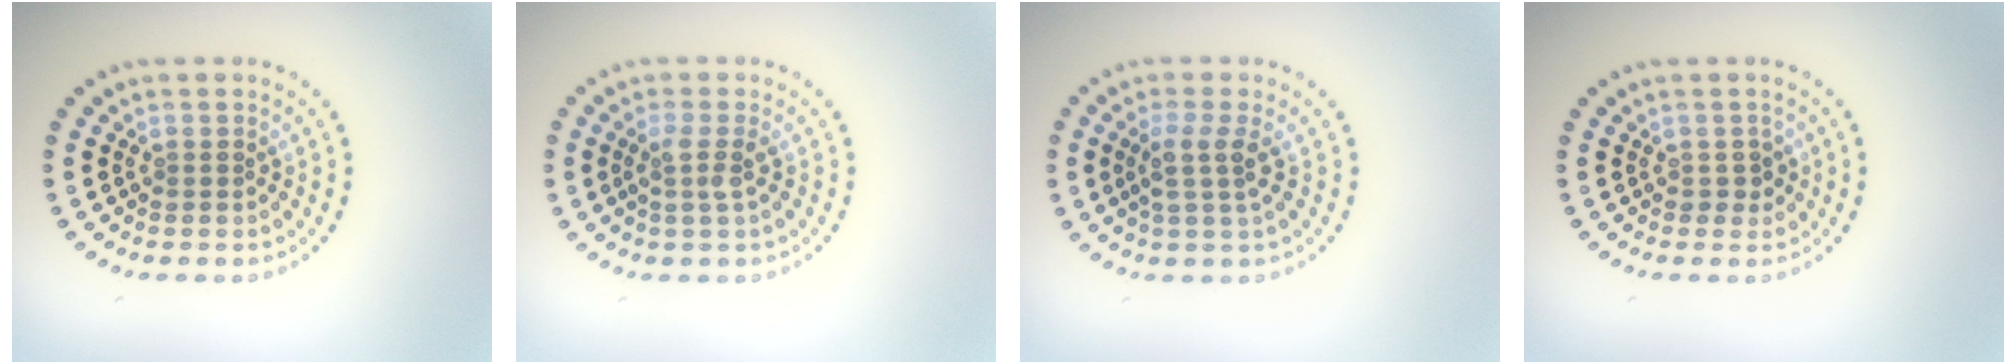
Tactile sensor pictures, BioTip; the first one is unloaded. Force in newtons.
{"total": 1.8, "press": 1.3, "slide": 1.2}
{"total": 2.4, "press": 1.9, "slide": 1.4}
{"total": 1.1, "press": 0.9, "slide": 0.6}